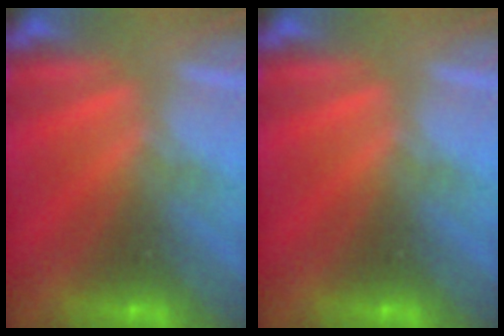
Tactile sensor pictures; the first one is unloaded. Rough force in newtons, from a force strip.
{"total": 0.0}